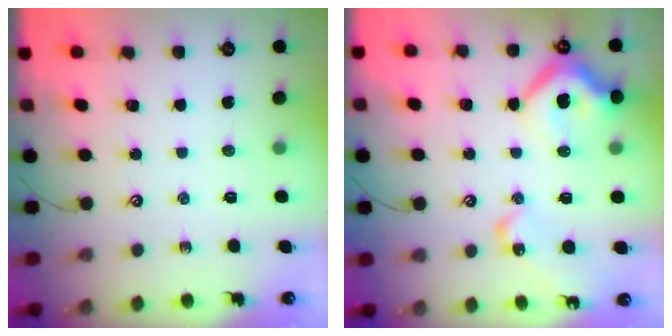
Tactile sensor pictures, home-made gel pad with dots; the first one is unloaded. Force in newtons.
{"total": 16.0, "press": 16.0, "slide": 1.6}